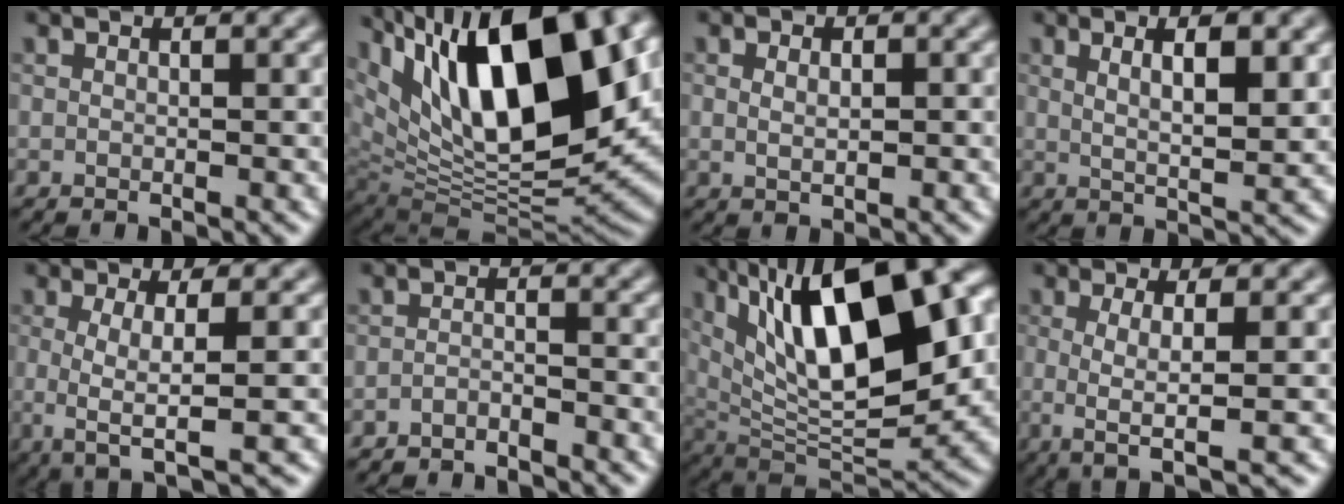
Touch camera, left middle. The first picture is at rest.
{"total": 17.0, "force": [5.9, 7.2, 14.2], "torque": [-0.232, 0.019, 0.099]}
{"total": 1.1, "force": [-0.2, 0.5, 0.9], "torque": [-0.020, 0.001, 0.004]}
{"total": 4.6, "force": [1.2, 1.2, 4.3], "torque": [-0.065, -0.004, 0.027]}
{"total": 4.2, "force": [-0.9, 0.9, 4.0], "torque": [-0.072, -0.001, -0.012]}
{"total": 2.5, "force": [-2.5, 0.0, 0.1], "torque": [-0.002, -0.003, -0.042]}
{"total": 15.7, "force": [4.5, 6.1, 13.8], "torque": [-0.218, 0.011, 0.071]}
{"total": 3.8, "force": [-0.8, 0.7, 3.6], "torque": [-0.067, -0.002, -0.012]}